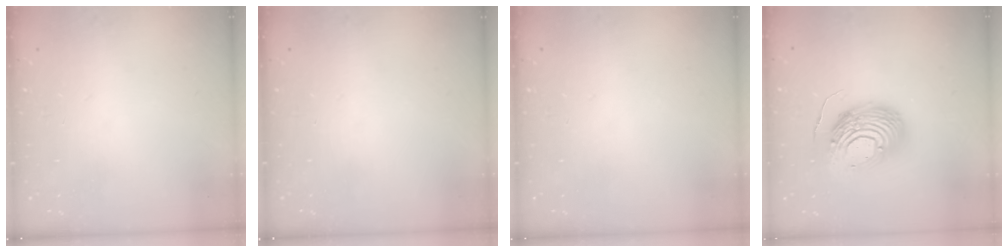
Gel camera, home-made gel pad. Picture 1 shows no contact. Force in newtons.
{"total": 0.0}
{"total": 0.0}
{"total": 14.1, "press": 13.9, "slide": 2.6}